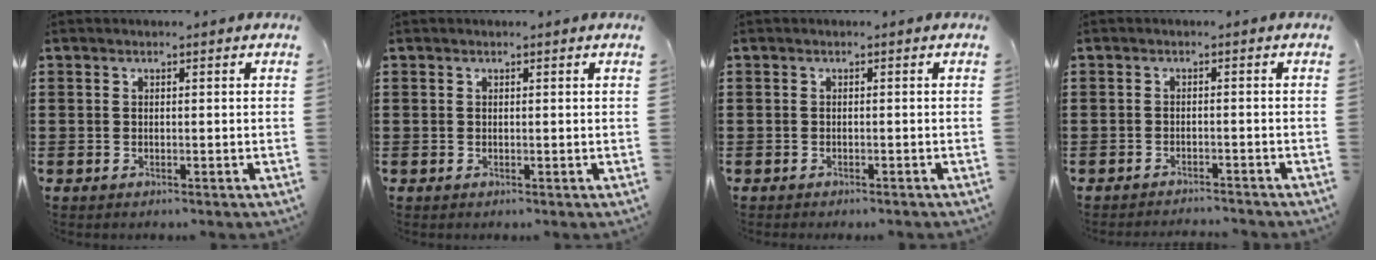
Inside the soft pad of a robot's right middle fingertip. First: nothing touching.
{"total": 0.0}
{"total": 0.6, "force": [-0.6, 0.1, 0.0], "torque": [0.000, 0.000, -0.014]}
{"total": 1.7, "force": [-1.7, 0.0, 0.1], "torque": [-0.006, 0.003, -0.035]}